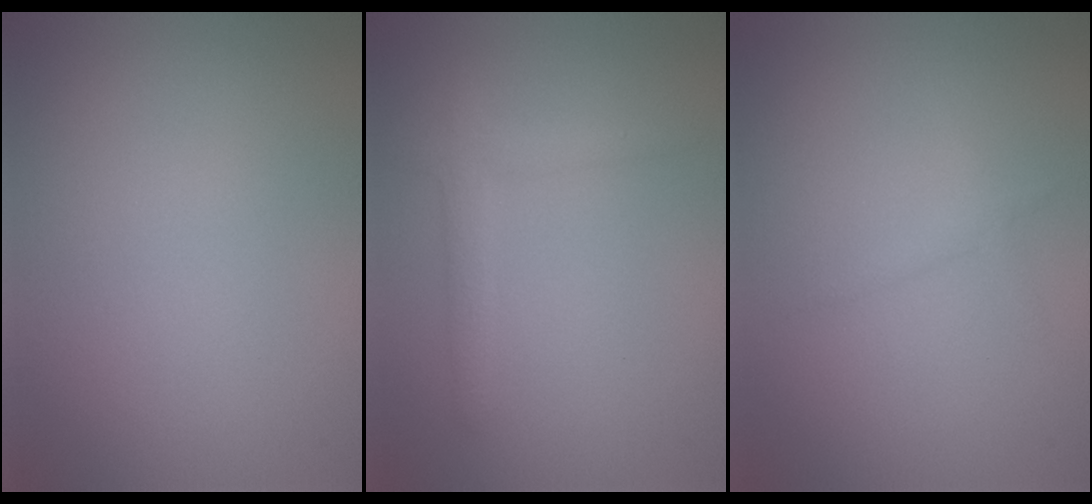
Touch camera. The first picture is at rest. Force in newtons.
{"total": 2.0, "press": 1.9, "slide": 0.1}
{"total": 0.9, "press": 0.9, "slide": 0.1}